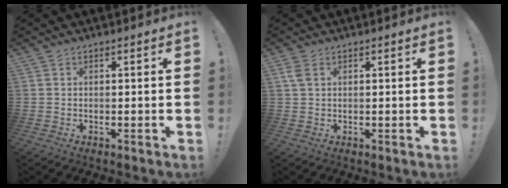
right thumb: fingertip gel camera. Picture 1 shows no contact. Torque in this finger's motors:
{"motor_torque": [0.15, -0.33, 0.13, -0.04, -0.05]}